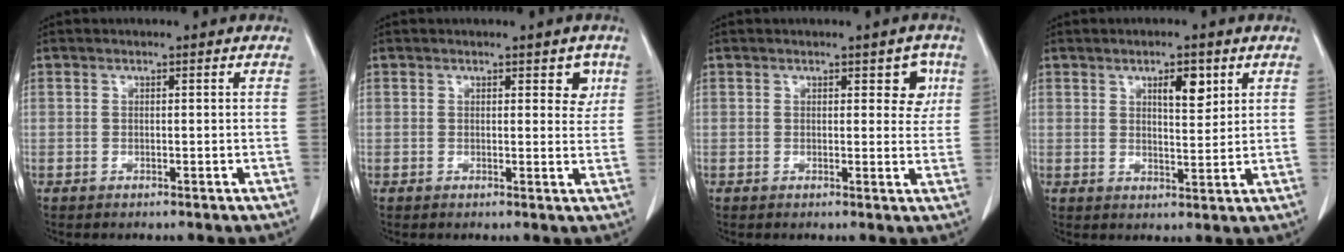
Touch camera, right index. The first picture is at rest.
{"total": 2.8, "force": [1.4, 1.4, 2.0], "torque": [-0.015, -0.003, 0.014]}
{"total": 3.7, "force": [1.5, 2.0, 2.7], "torque": [-0.018, 0.004, 0.015]}
{"total": 4.6, "force": [2.3, 1.5, 3.7], "torque": [-0.059, -0.002, 0.039]}